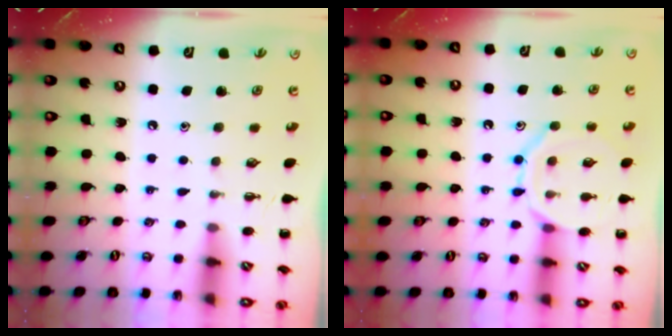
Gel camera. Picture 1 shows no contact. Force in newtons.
{"total": 11.2, "press": 11.1, "slide": 0.7}